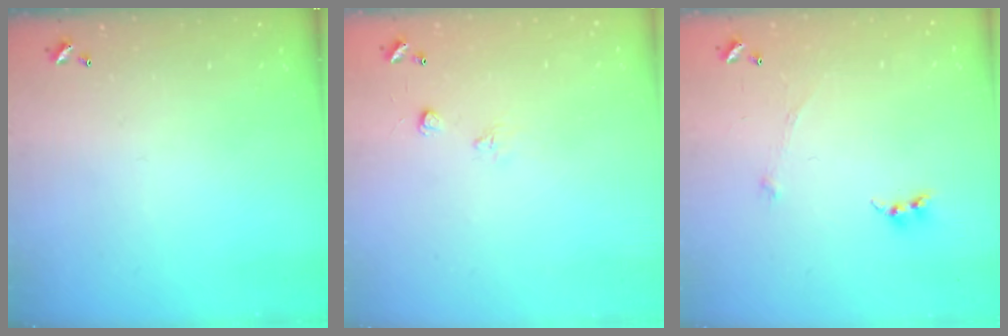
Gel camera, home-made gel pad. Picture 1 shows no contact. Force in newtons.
{"total": 5.1, "press": 5.1, "slide": 0.7}
{"total": 3.9, "press": 3.9, "slide": 0.3}